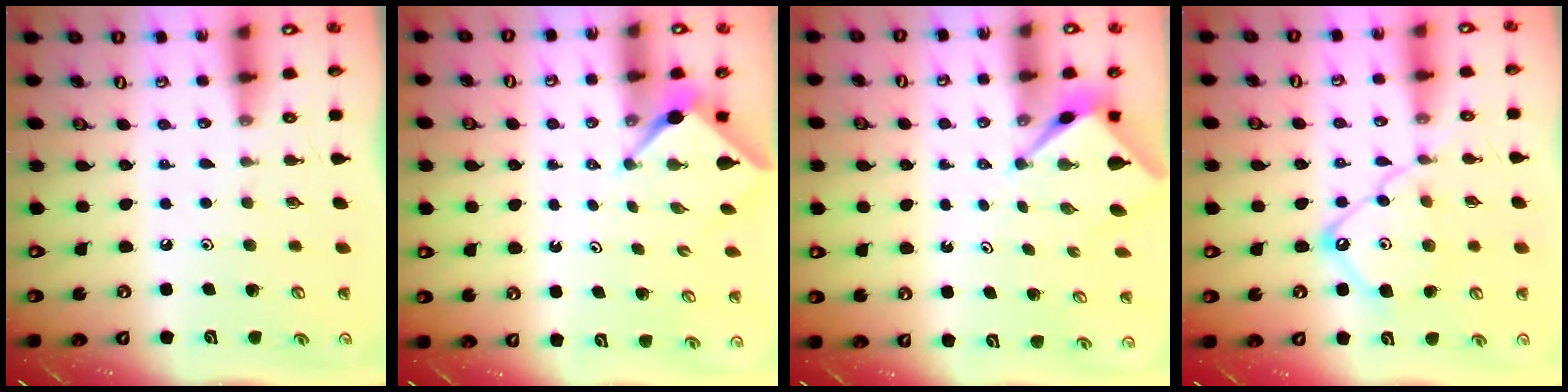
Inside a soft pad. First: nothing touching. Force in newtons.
{"total": 2.5, "press": 2.5, "slide": 0.3}
{"total": 2.7, "press": 2.7, "slide": 0.2}
{"total": 14.2, "press": 14.2, "slide": 1.2}